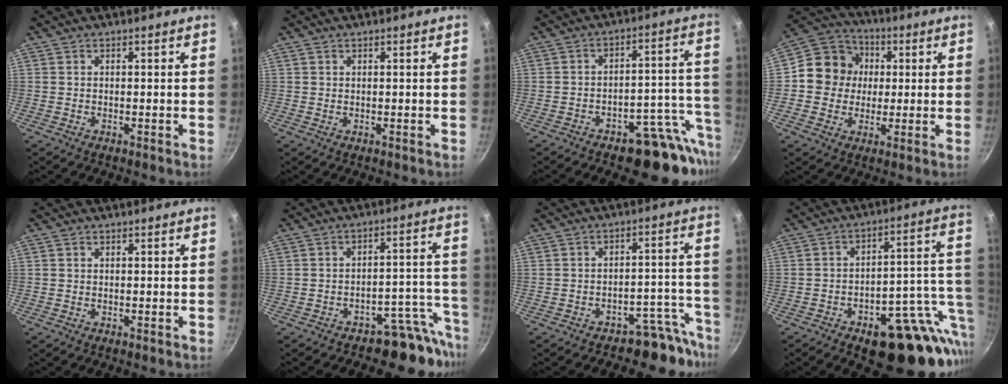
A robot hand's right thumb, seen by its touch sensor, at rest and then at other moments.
{"total": 0.0}
{"total": 12.9, "force": [-8.3, 6.4, 7.5], "torque": [-0.023, 0.076, -0.108]}
{"total": 11.3, "force": [1.0, 10.5, 4.2], "torque": [-0.033, 0.019, -0.003]}
{"total": 0.0}
{"total": 9.7, "force": [-8.1, 4.3, 3.1], "torque": [0.032, 0.093, -0.118]}
{"total": 8.5, "force": [-7.5, 3.8, 1.5], "torque": [0.055, 0.094, -0.106]}
{"total": 22.1, "force": [-6.4, 10.8, 18.2], "torque": [-0.189, 0.028, -0.078]}